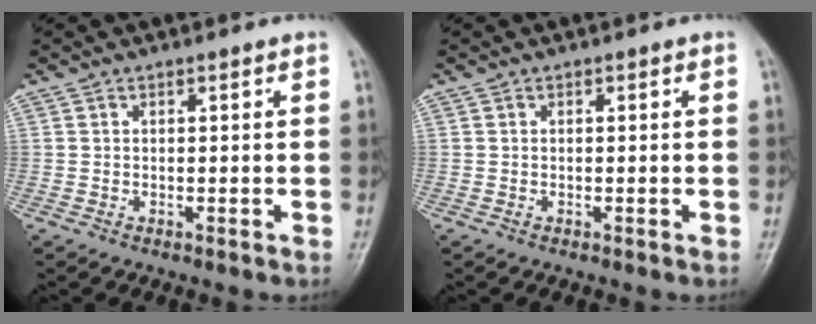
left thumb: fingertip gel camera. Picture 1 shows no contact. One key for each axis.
{"total": 0.0}